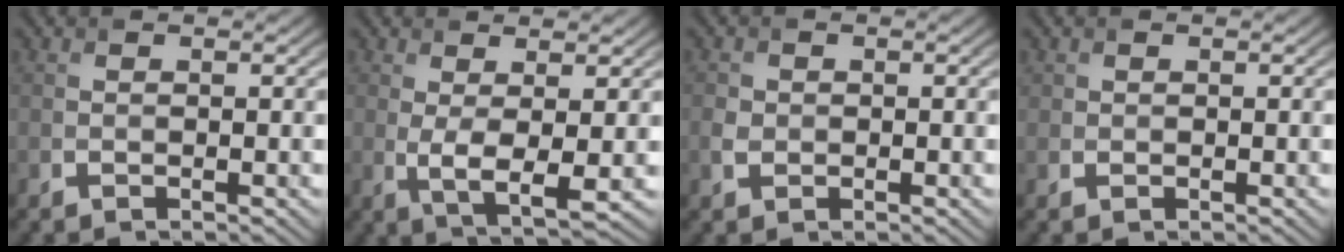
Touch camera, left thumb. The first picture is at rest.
{"total": 3.9, "force": [0.7, 0.9, 3.7], "torque": [-0.080, -0.011, 0.016]}
{"total": 1.6, "force": [-0.3, 1.5, 0.6], "torque": [-0.015, -0.004, -0.009]}
{"total": 0.8, "force": [0.3, 0.7, 0.1], "torque": [-0.001, -0.004, 0.007]}